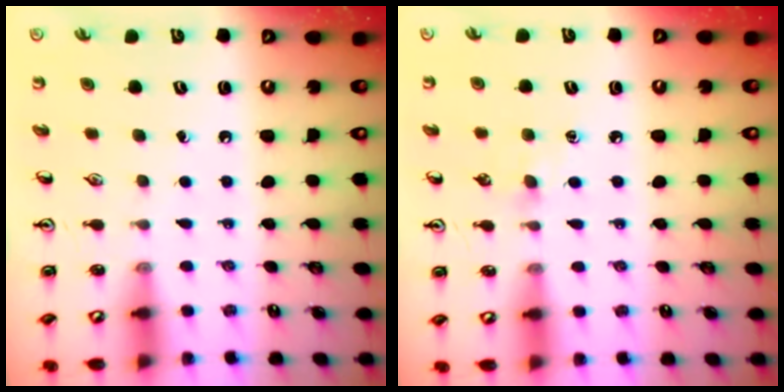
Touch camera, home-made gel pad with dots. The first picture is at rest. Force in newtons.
{"total": 5.2, "press": 5.1, "slide": 0.8}